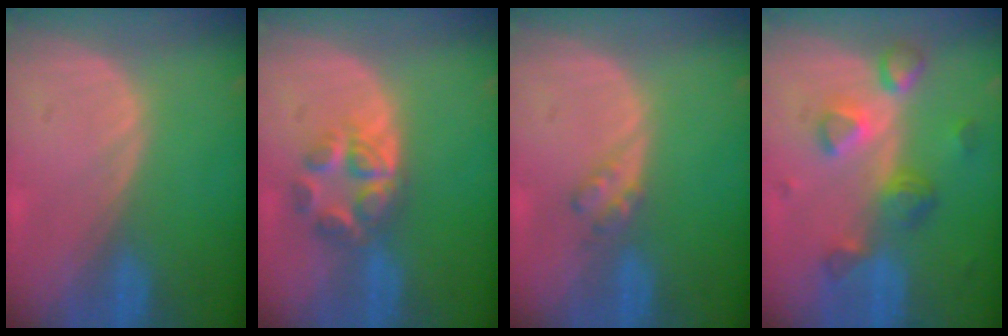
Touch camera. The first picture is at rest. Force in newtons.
{"total": 5.9, "press": 5.4, "slide": 2.2}
{"total": 2.3, "press": 2.2, "slide": 0.3}
{"total": 7.7, "press": 6.7, "slide": 3.7}